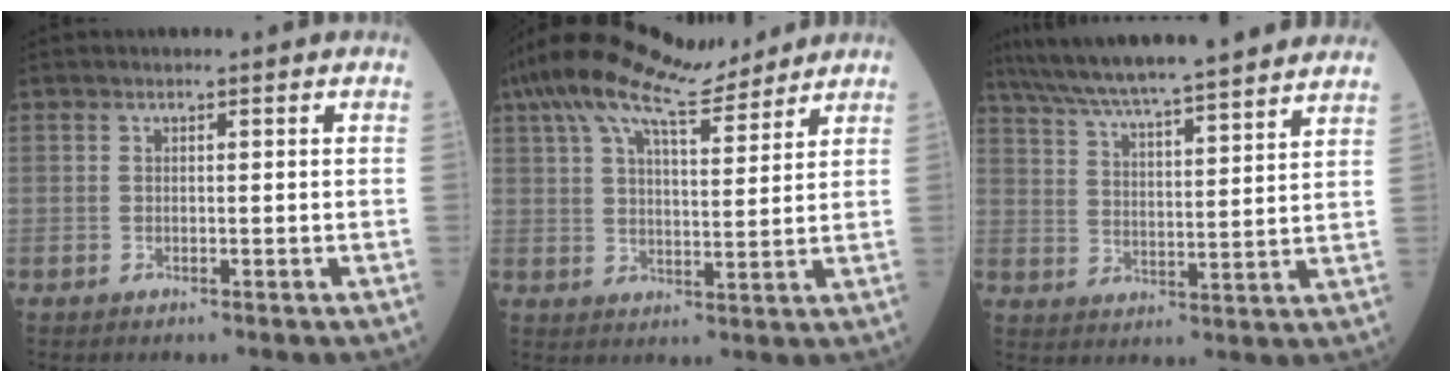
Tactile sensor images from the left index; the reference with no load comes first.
{"total": 14.2, "force": [11.8, 2.6, 7.5], "torque": [-0.144, 0.034, 0.197]}
{"total": 22.3, "force": [19.5, 1.2, 10.9], "torque": [-0.182, 0.024, 0.284]}